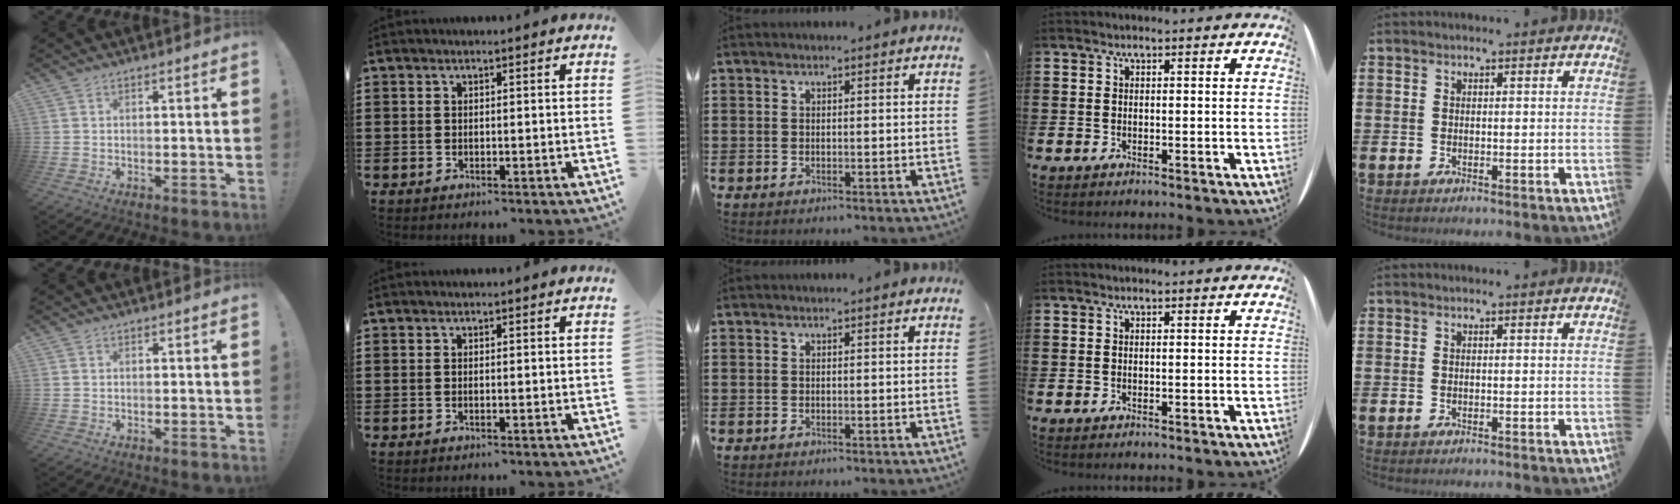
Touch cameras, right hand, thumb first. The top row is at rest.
{}